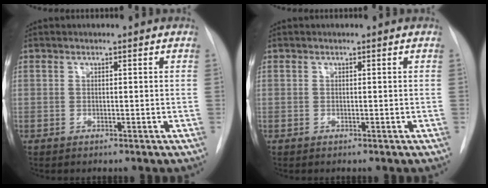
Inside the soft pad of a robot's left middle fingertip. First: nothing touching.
{"total": 0.0}